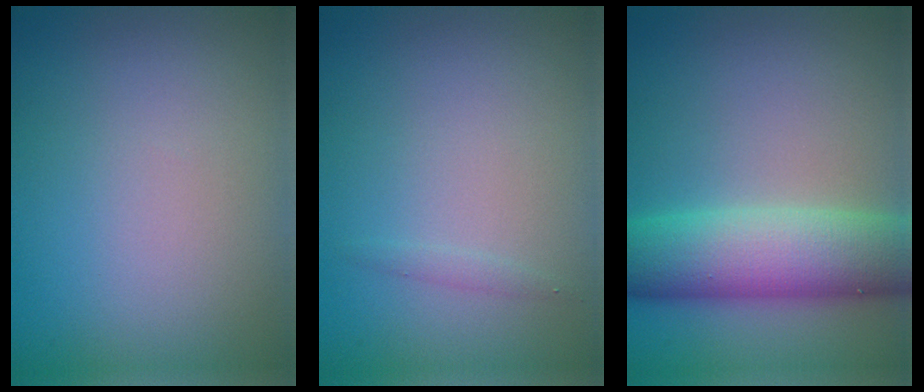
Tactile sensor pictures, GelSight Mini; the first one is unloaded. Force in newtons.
{"total": 0.6, "press": 0.6, "slide": 0.0}
{"total": 8.9, "press": 8.9, "slide": 0.5}